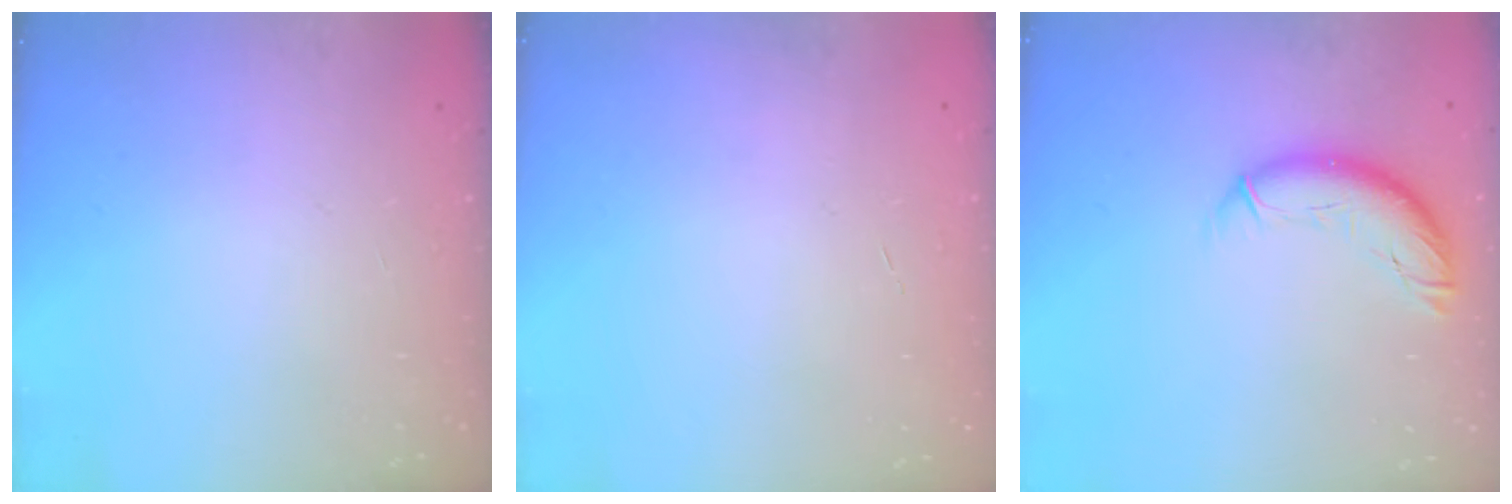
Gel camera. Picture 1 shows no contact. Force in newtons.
{"total": 0.0}
{"total": 10.3, "press": 10.2, "slide": 1.2}